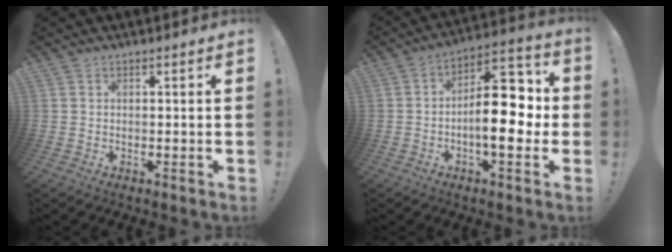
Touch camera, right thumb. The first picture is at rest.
{"total": 17.7, "force": [-1.5, 8.6, 15.4], "torque": [-0.211, 0.016, -0.020]}